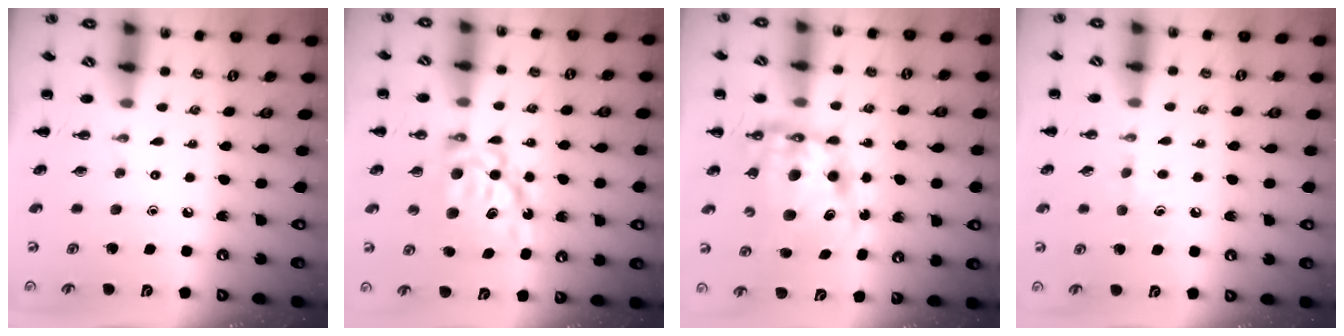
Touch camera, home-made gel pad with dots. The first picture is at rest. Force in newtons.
{"total": 8.7, "press": 8.6, "slide": 1.4}
{"total": 11.1, "press": 10.7, "slide": 3.0}
{"total": 5.1, "press": 4.9, "slide": 1.5}